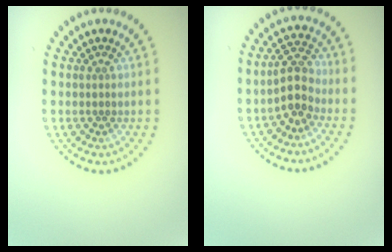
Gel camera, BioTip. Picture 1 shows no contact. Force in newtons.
{"total": 3.0, "press": 2.8, "slide": 1.2}